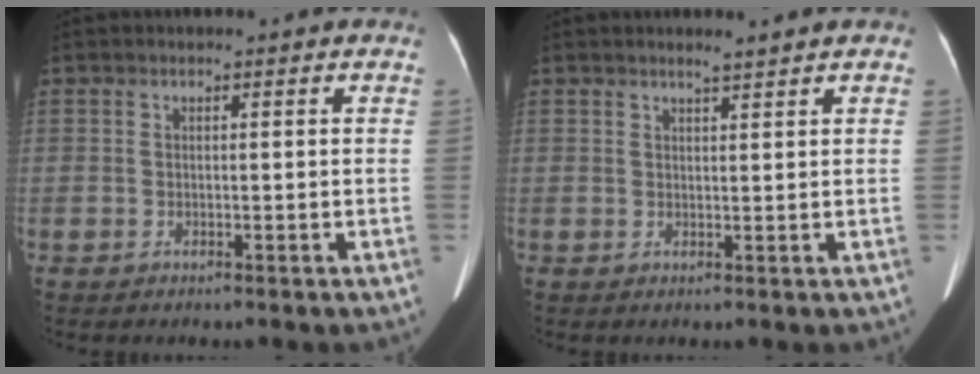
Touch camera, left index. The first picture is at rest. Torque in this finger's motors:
{"motor_torque": [0.07, -0.18, 0.10, 0.04]}